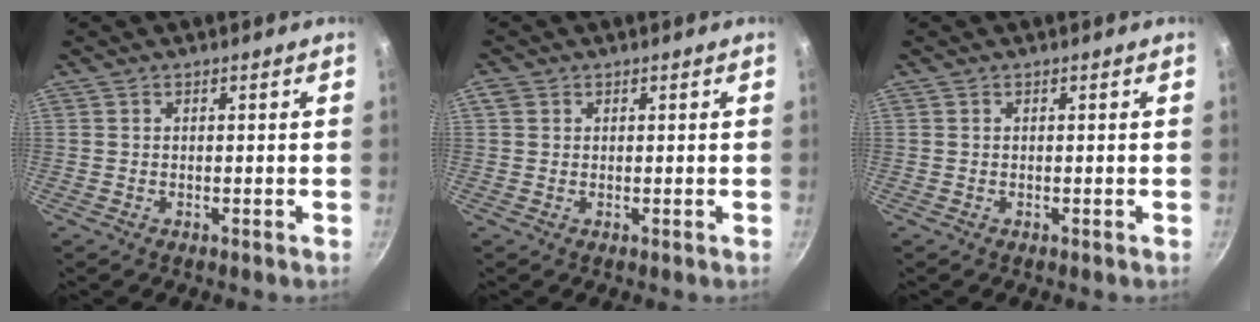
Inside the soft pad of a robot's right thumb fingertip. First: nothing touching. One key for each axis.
{"total": 1.5, "fx": 0.5, "fy": 1.3, "fz": 0.7, "tx": -0.012, "ty": 0.000, "tz": 0.008}
{"total": 0.0}